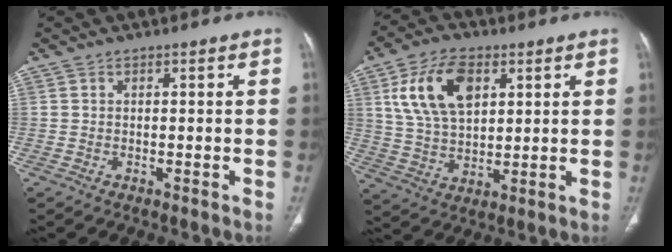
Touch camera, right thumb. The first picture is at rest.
{"total": 14.0, "force": [5.0, 8.3, 10.2], "torque": [-0.176, -0.009, 0.100]}